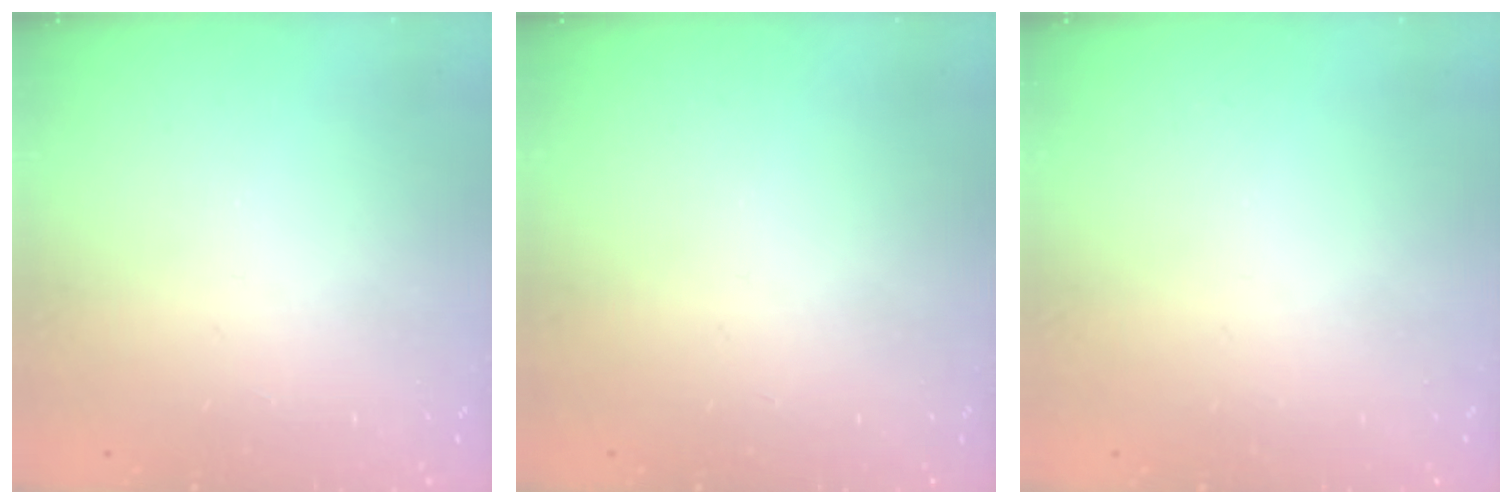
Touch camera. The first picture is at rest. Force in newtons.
{"total": 0.0}
{"total": 0.0}